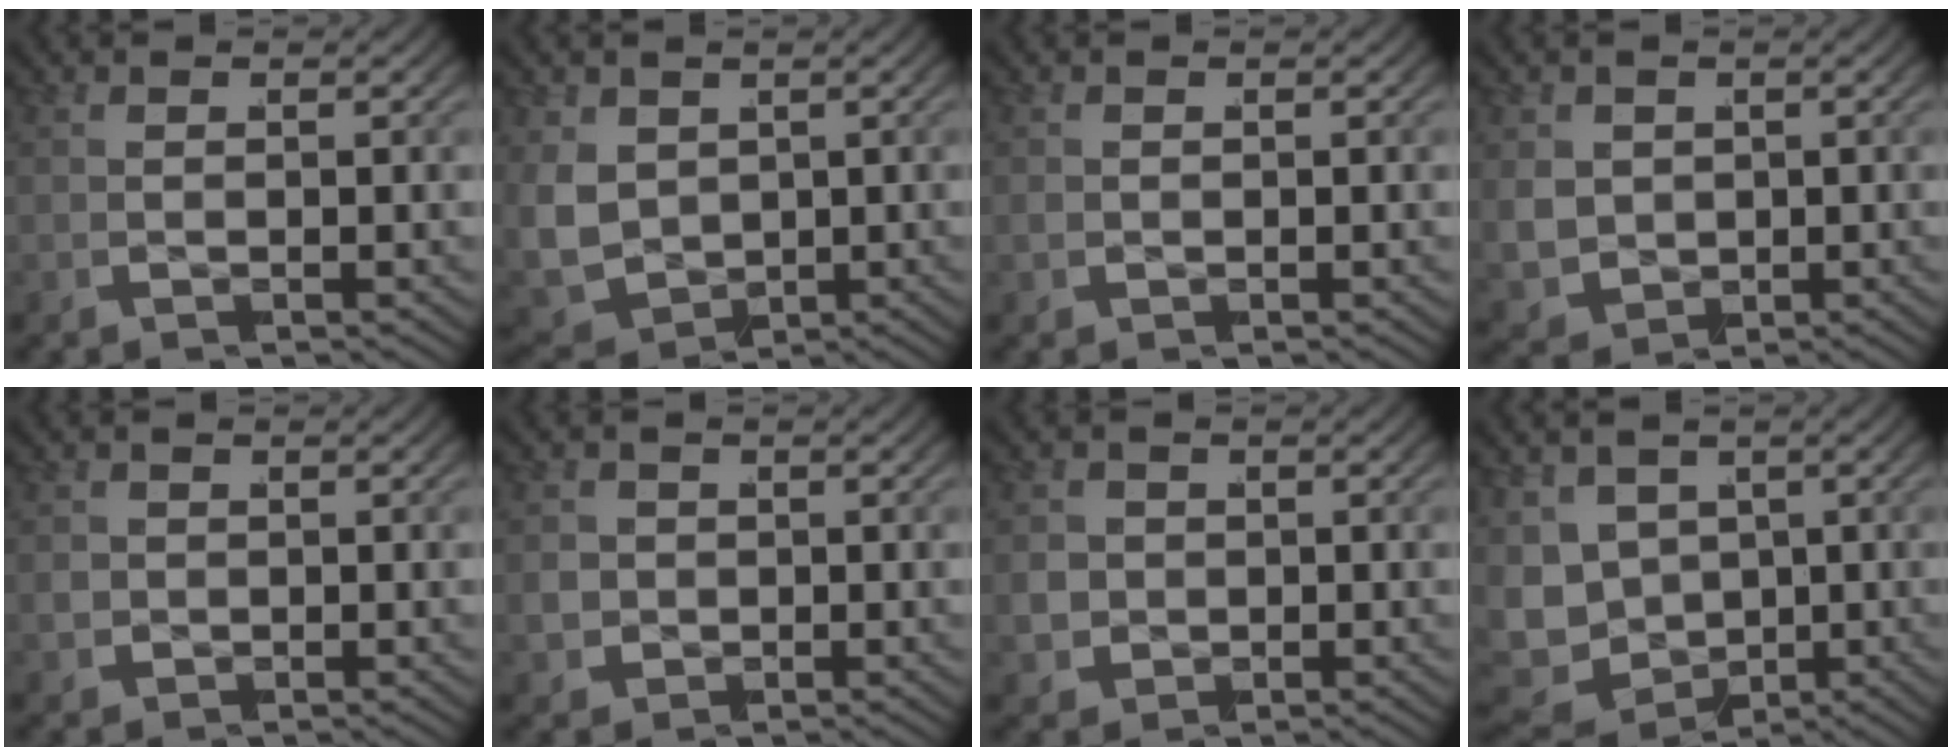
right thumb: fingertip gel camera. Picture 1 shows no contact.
{"total": 6.7, "force": [-0.7, 5.6, 3.5], "torque": [-0.119, -0.050, 0.012]}
{"total": 0.8, "force": [0.0, 0.8, 0.1], "torque": [-0.006, -0.002, 0.003]}
{"total": 4.4, "force": [-0.2, 3.9, 2.0], "torque": [-0.067, -0.037, 0.016]}
{"total": 2.3, "force": [-0.2, 2.2, 0.7], "torque": [-0.023, -0.014, 0.003]}
{"total": 3.7, "force": [-0.4, 3.4, 1.2], "torque": [-0.041, -0.022, 0.000]}
{"total": 4.4, "force": [-0.5, 4.1, 1.6], "torque": [-0.048, -0.024, 0.000]}
{"total": 9.5, "force": [-1.6, 8.1, 4.7], "torque": [-0.131, -0.053, -0.015]}